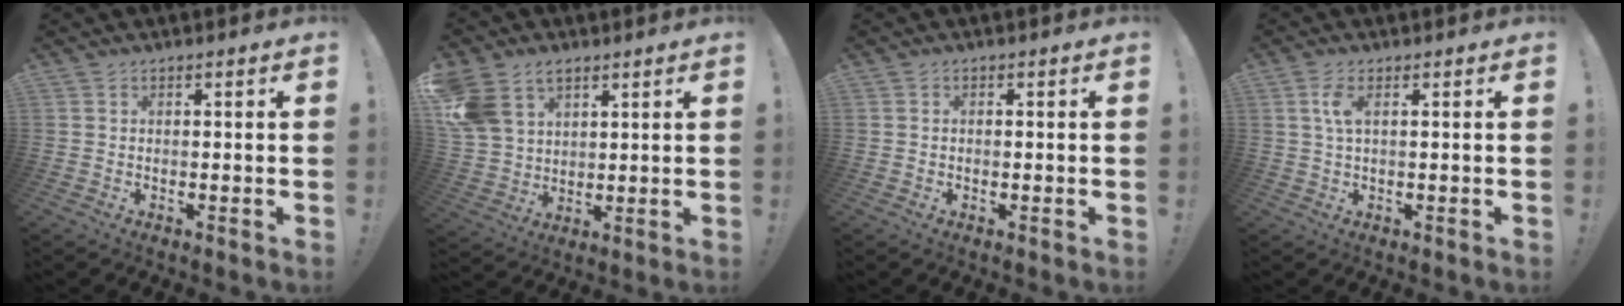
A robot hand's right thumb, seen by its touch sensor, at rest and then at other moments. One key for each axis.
{"total": 11.9, "fx": 6.8, "fy": 8.3, "fz": 5.0, "tx": -0.100, "ty": -0.027, "tz": 0.140}
{"total": 0.0}
{"total": 4.0, "fx": 1.2, "fy": 1.4, "fz": 3.6, "tx": -0.079, "ty": 0.001, "tz": 0.018}